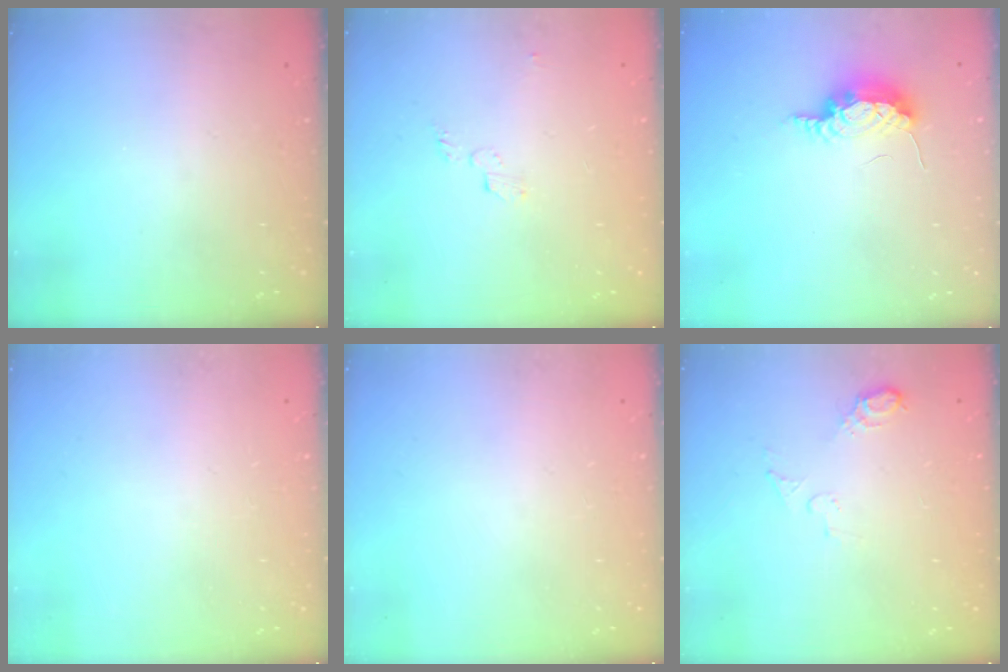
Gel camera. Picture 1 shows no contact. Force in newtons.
{"total": 3.5, "press": 3.5, "slide": 0.3}
{"total": 10.6, "press": 8.5, "slide": 6.4}
{"total": 0.0}
{"total": 0.0}
{"total": 5.6, "press": 5.6, "slide": 0.9}